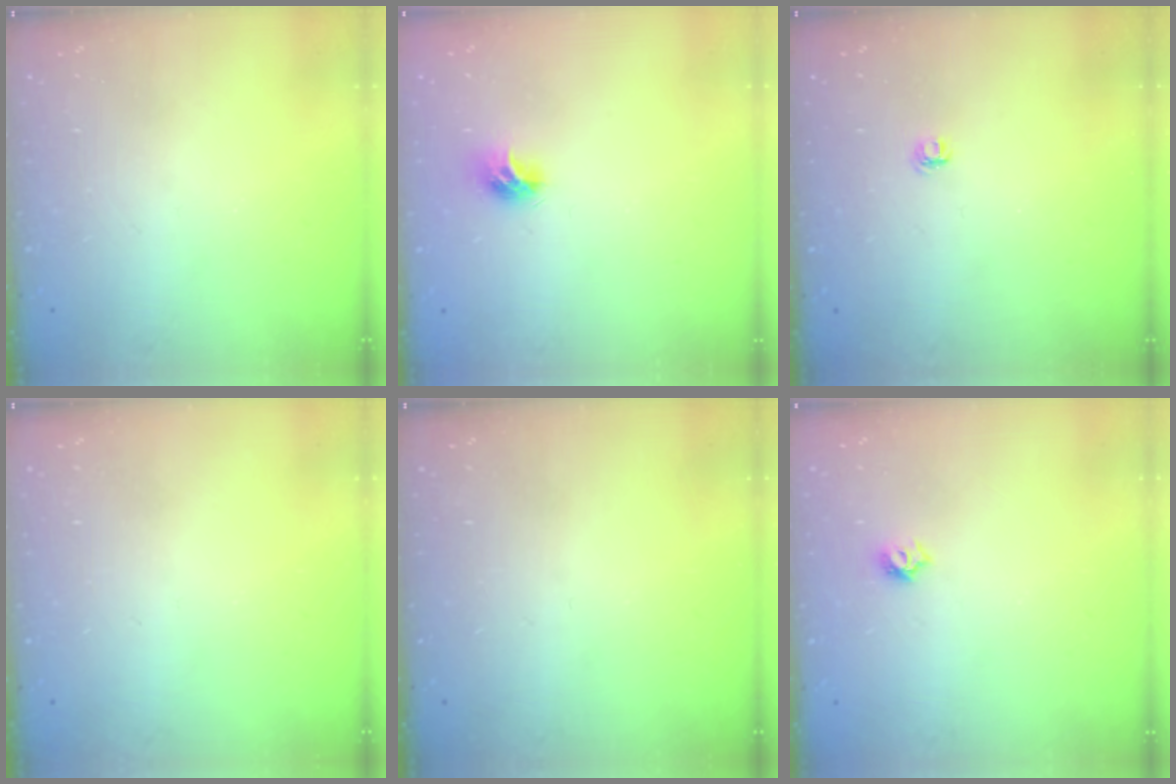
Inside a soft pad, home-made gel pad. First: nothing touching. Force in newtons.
{"total": 7.5, "press": 7.5, "slide": 0.1}
{"total": 4.1, "press": 4.1, "slide": 0.5}
{"total": 0.0}
{"total": 0.0}
{"total": 4.8, "press": 4.8, "slide": 0.6}